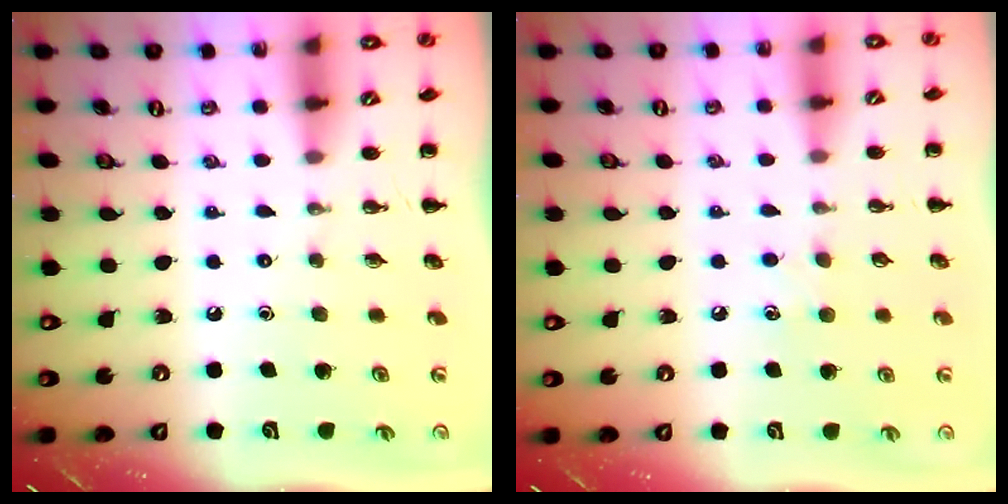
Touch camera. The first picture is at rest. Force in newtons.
{"total": 4.4, "press": 4.2, "slide": 1.2}